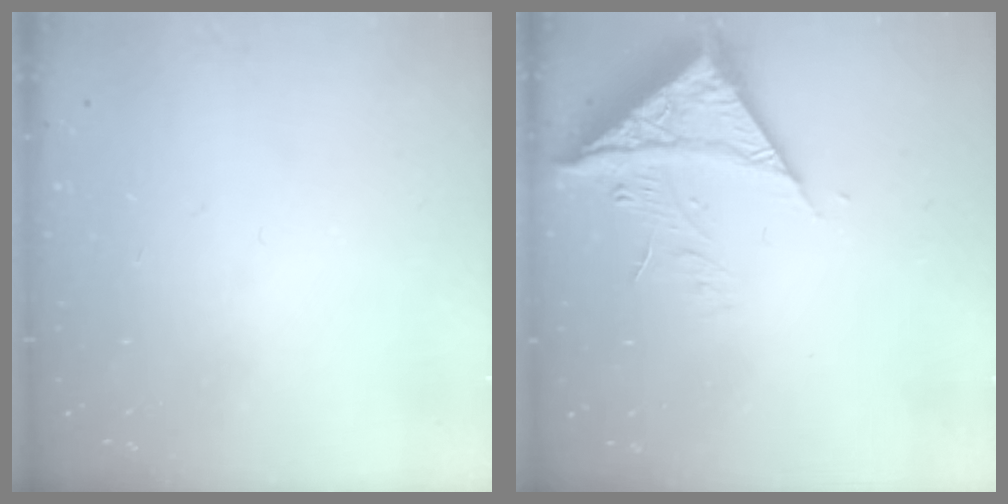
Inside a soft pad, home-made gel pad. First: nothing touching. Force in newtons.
{"total": 10.4, "press": 10.3, "slide": 1.4}